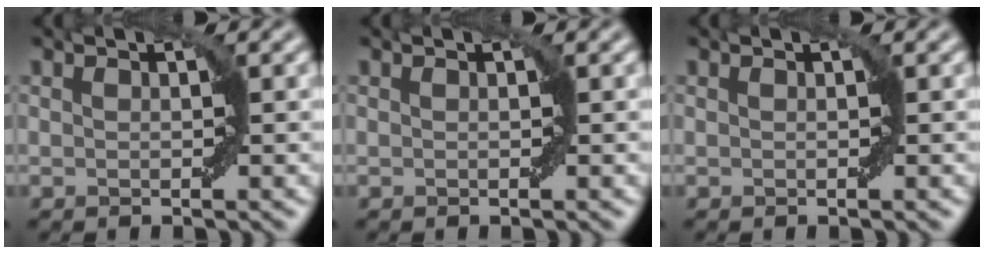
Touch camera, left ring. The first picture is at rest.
{"total": 0.0}
{"total": 0.0}